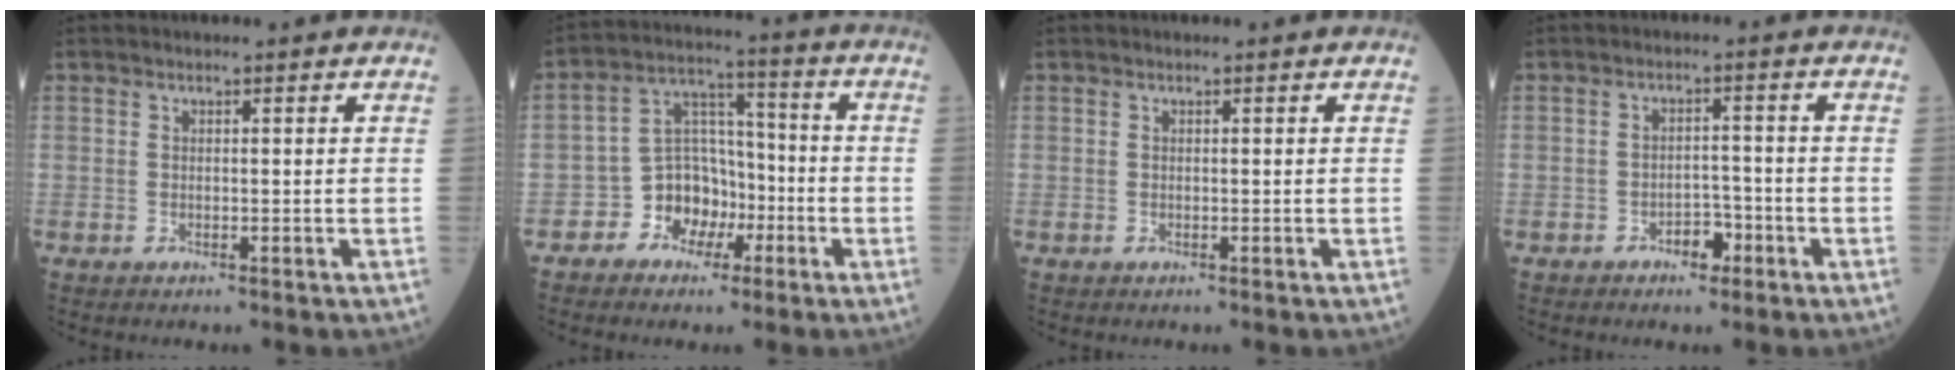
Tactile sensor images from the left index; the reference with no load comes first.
{"total": 8.0, "force": [-3.7, 6.2, 3.4], "torque": [-0.071, 0.027, -0.062]}
{"total": 0.0}
{"total": 3.0, "force": [-1.9, 1.6, 1.8], "torque": [-0.024, 0.005, -0.029]}